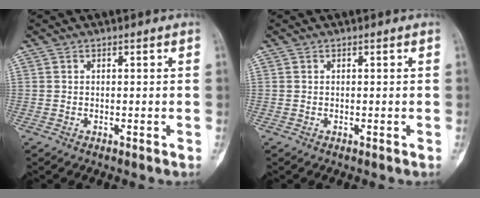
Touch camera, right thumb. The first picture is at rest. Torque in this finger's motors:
{"motor_torque": [0.28, 0.26, 0.01, -0.02, 0.02]}